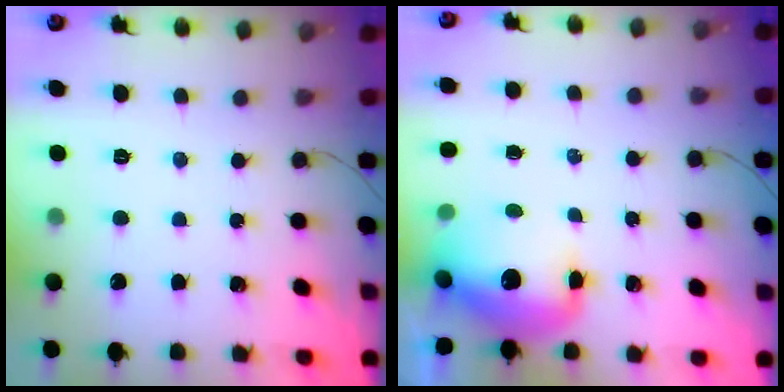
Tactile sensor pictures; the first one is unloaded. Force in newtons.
{"total": 11.9, "press": 11.5, "slide": 2.8}